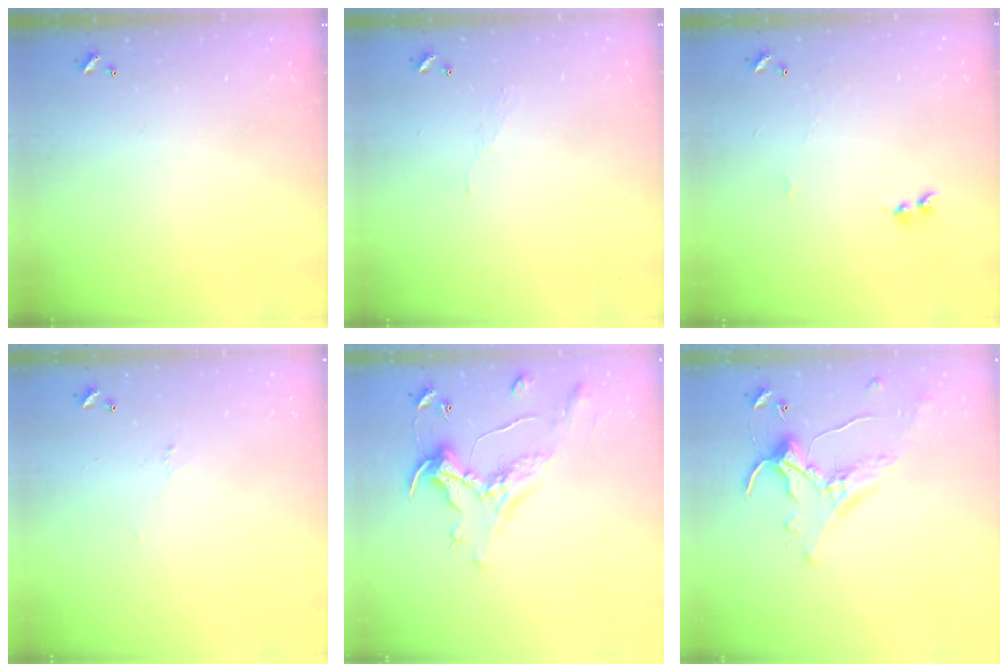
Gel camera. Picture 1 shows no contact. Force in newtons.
{"total": 2.0, "press": 2.0, "slide": 0.5}
{"total": 2.1, "press": 2.0, "slide": 0.5}
{"total": 0.9, "press": 0.6, "slide": 0.7}
{"total": 1.7, "press": 1.2, "slide": 1.1}
{"total": 1.7, "press": 1.5, "slide": 0.8}